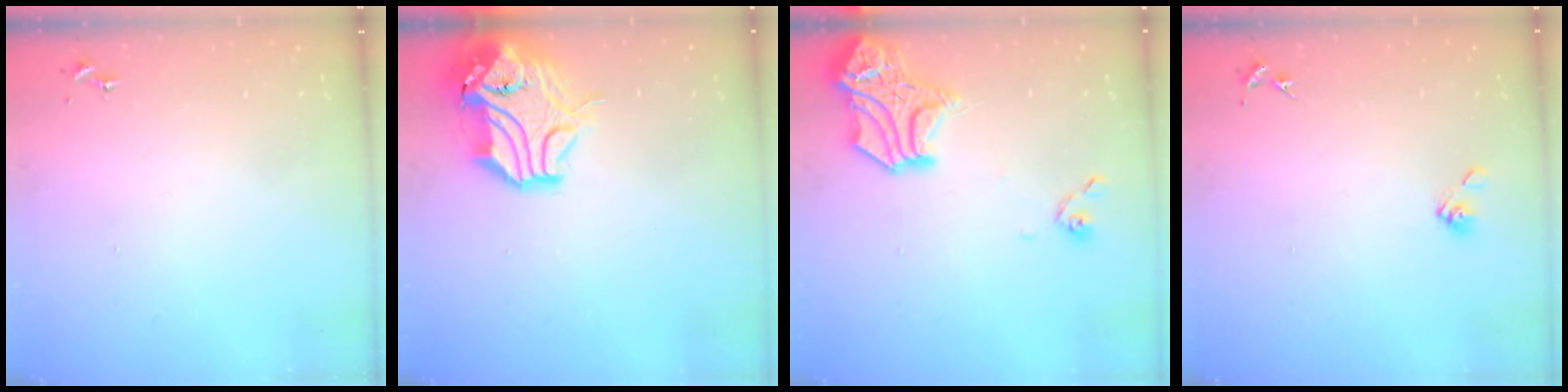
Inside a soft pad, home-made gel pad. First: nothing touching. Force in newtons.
{"total": 16.2, "press": 16.1, "slide": 2.2}
{"total": 17.1, "press": 17.0, "slide": 1.5}
{"total": 5.8, "press": 5.3, "slide": 2.3}